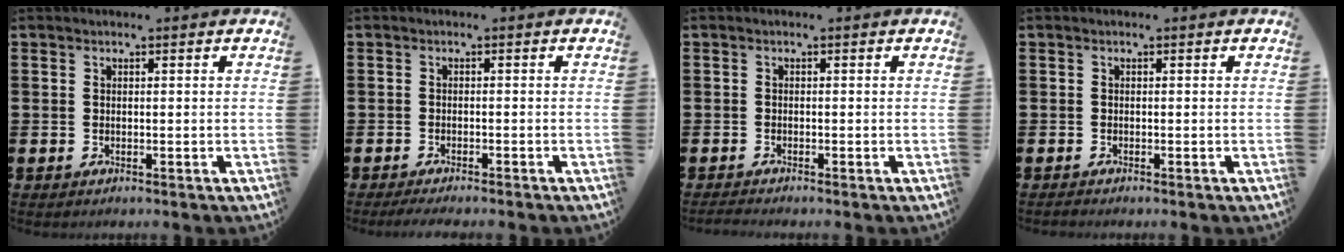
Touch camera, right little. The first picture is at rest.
{"total": 1.0, "force": [-0.8, 0.0, 0.5], "torque": [-0.010, -0.002, -0.016]}
{"total": 0.7, "force": [-0.6, 0.0, 0.3], "torque": [-0.006, -0.003, -0.012]}
{"total": 0.0}